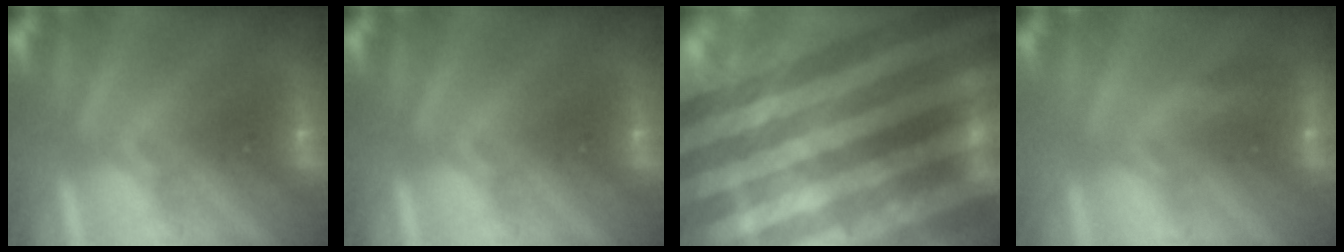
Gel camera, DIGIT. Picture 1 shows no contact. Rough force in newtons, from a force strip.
{"total": 0.0}
{"total": 8.1}
{"total": 3.1}